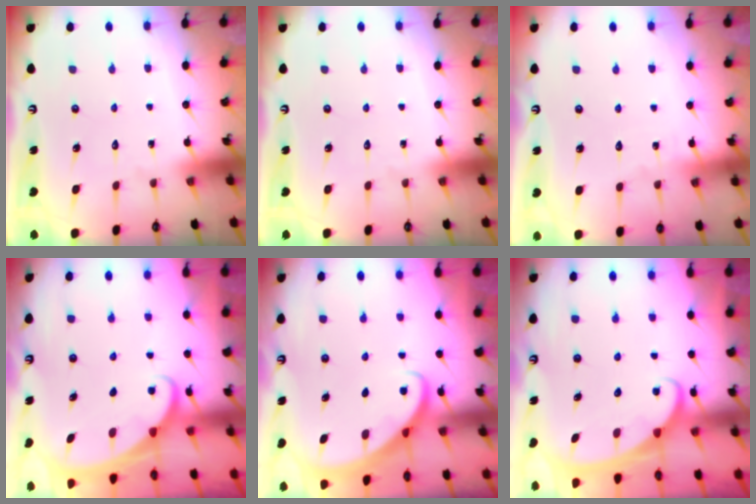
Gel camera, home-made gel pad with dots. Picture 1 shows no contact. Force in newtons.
{"total": 0.0}
{"total": 2.5, "press": 2.5, "slide": 0.3}
{"total": 1.7, "press": 1.7, "slide": 0.1}
{"total": 2.7, "press": 2.7, "slide": 0.2}
{"total": 2.3, "press": 2.3, "slide": 0.4}